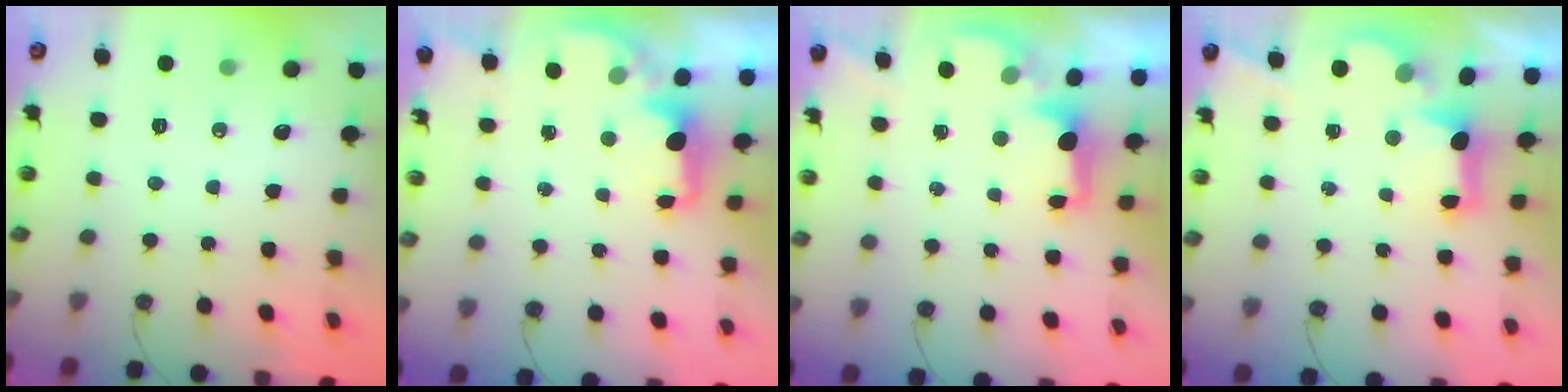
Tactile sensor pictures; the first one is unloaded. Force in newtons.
{"total": 2.5, "press": 2.3, "slide": 0.8}
{"total": 1.9, "press": 1.7, "slide": 0.8}
{"total": 2.8, "press": 2.7, "slide": 0.9}